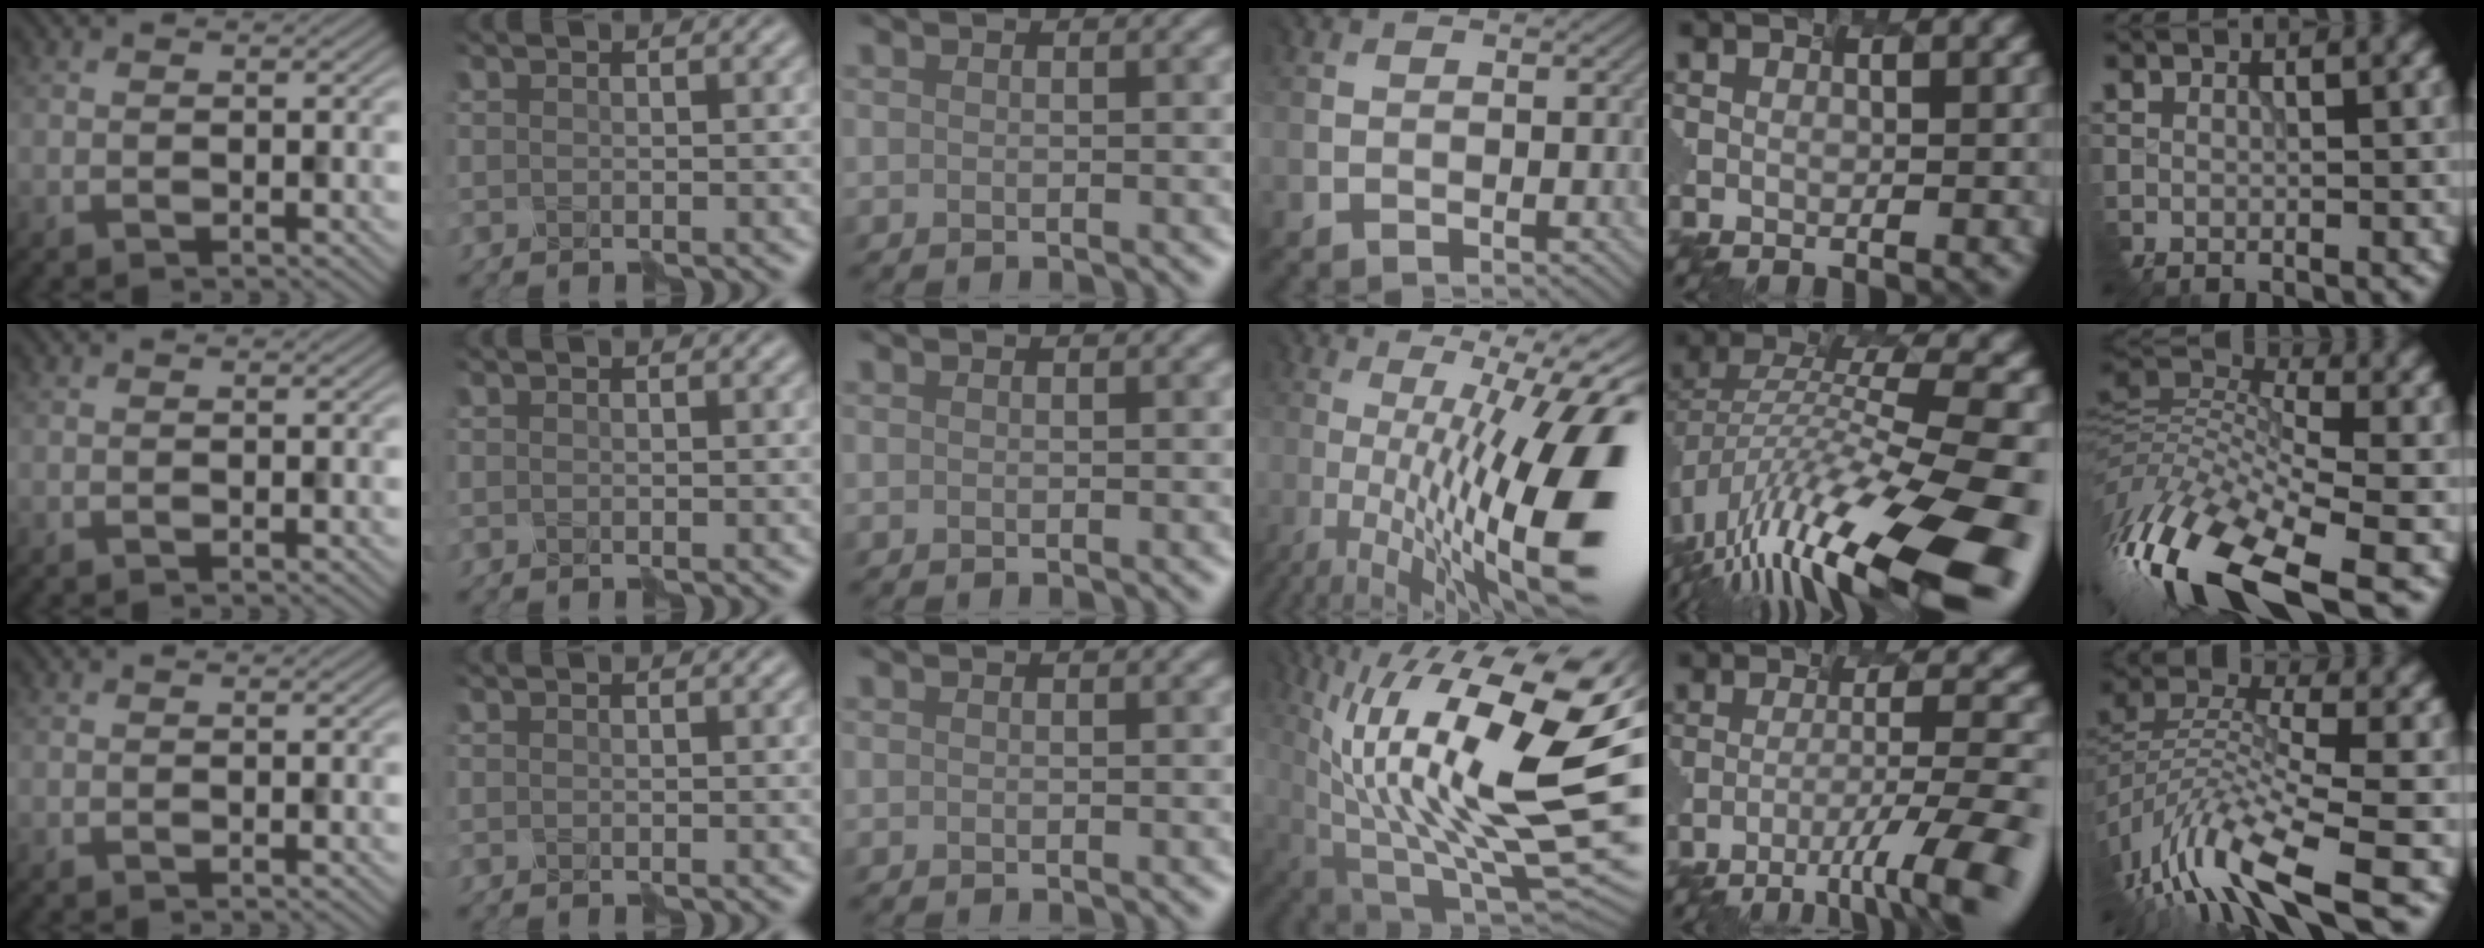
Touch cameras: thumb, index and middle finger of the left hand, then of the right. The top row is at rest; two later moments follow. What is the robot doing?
{"motion": "shake", "object": "plastic piggy bank"}